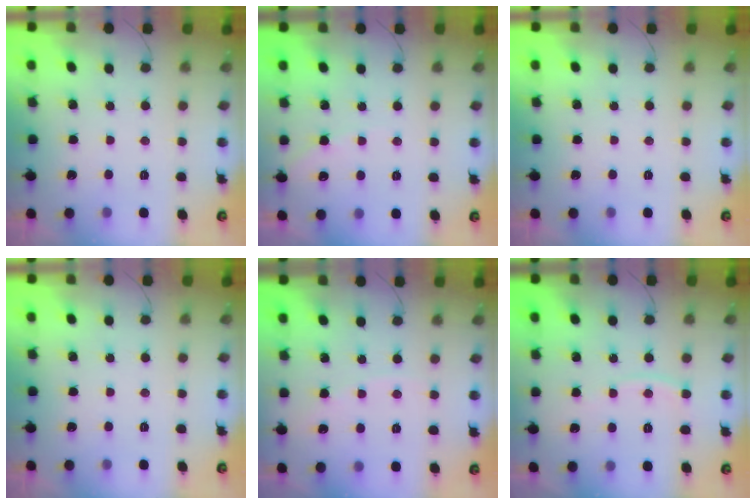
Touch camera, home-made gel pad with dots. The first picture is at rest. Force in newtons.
{"total": 4.9, "press": 4.9, "slide": 0.8}
{"total": 0.0}
{"total": 0.0}
{"total": 2.8, "press": 2.8, "slide": 0.3}
{"total": 4.9, "press": 4.8, "slide": 0.5}